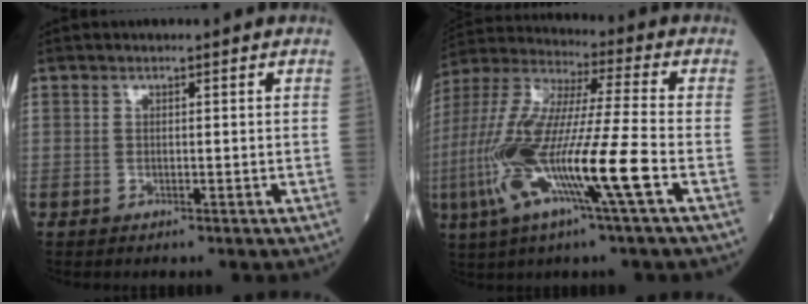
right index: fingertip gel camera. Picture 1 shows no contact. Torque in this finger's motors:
{"motor_torque": [2.14, 0.00, 1.05, 0.21]}